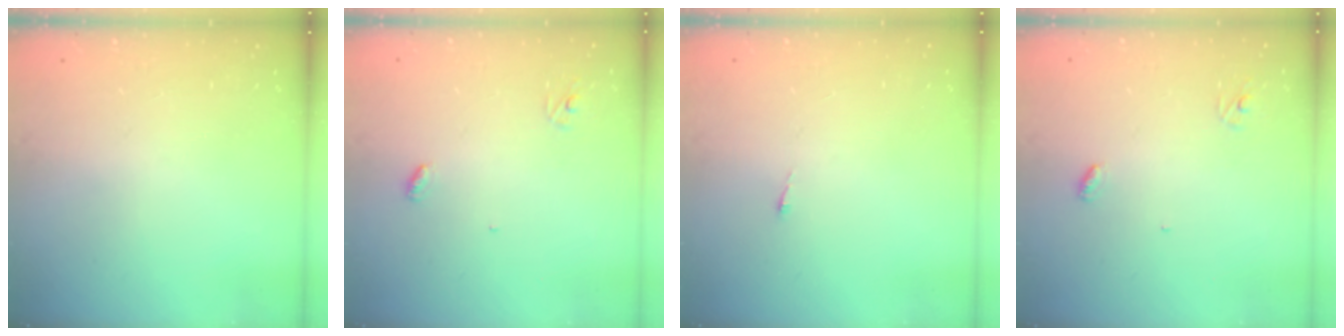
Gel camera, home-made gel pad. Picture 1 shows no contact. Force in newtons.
{"total": 3.2, "press": 3.2, "slide": 0.3}
{"total": 2.7, "press": 2.7, "slide": 0.4}
{"total": 3.2, "press": 3.2, "slide": 0.3}